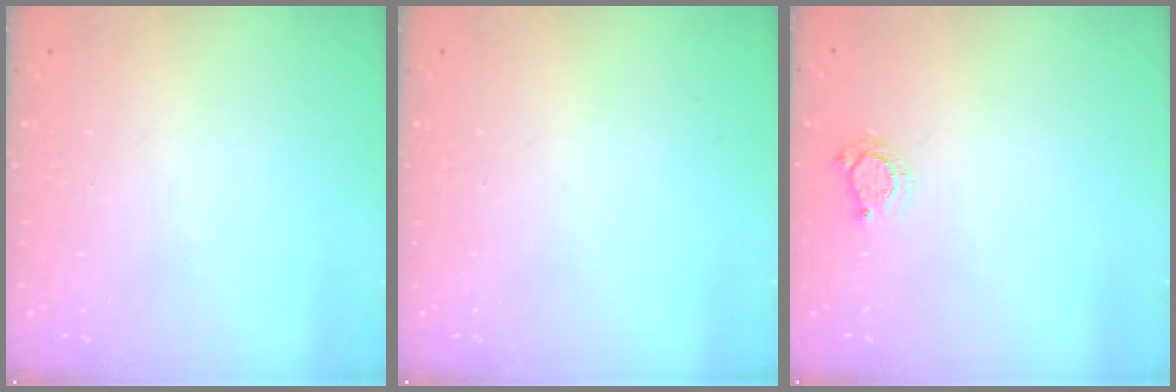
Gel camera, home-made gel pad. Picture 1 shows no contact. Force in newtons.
{"total": 0.0}
{"total": 4.0, "press": 3.9, "slide": 0.5}